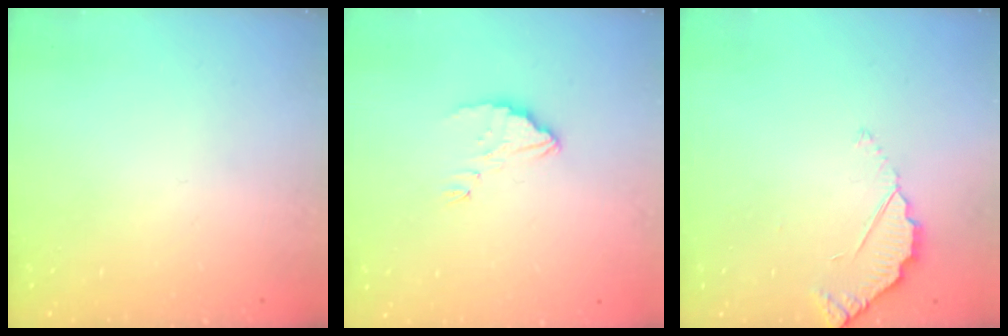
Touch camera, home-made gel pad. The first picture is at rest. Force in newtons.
{"total": 3.2, "press": 3.2, "slide": 0.1}
{"total": 3.0, "press": 3.0, "slide": 0.3}